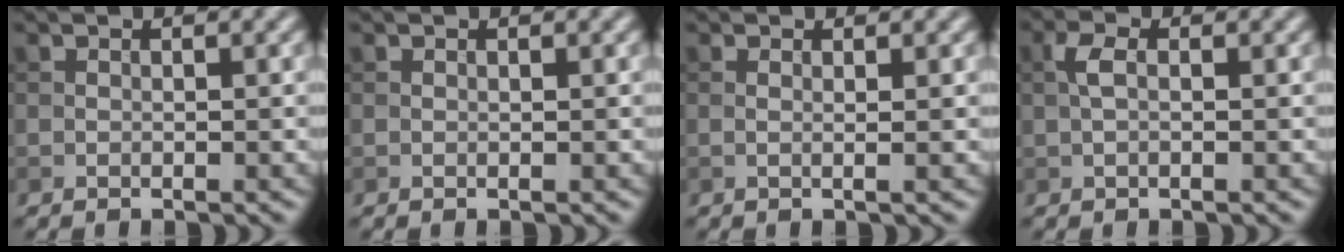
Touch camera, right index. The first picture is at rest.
{"total": 0.0}
{"total": 1.1, "force": [0.2, 0.3, 1.0], "torque": [-0.013, 0.000, -0.004]}
{"total": 1.8, "force": [0.2, 0.9, 1.6], "torque": [-0.035, 0.006, -0.002]}